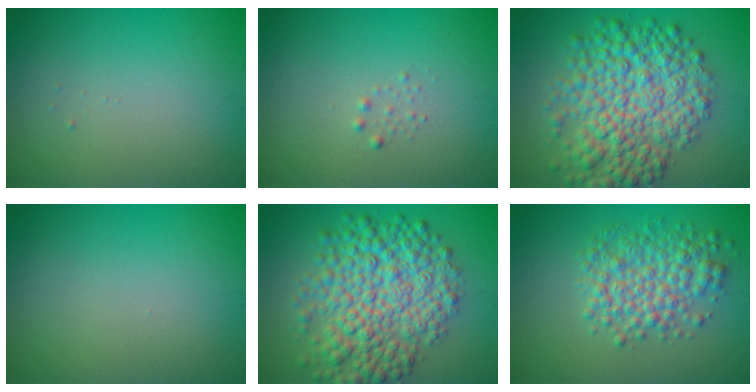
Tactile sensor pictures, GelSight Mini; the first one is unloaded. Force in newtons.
{"total": 0.6, "press": 0.6, "slide": 0.0}
{"total": 8.9, "press": 8.9, "slide": 0.1}
{"total": 0.0}
{"total": 8.9, "press": 8.9, "slide": 0.1}
{"total": 4.9, "press": 4.9, "slide": 0.1}